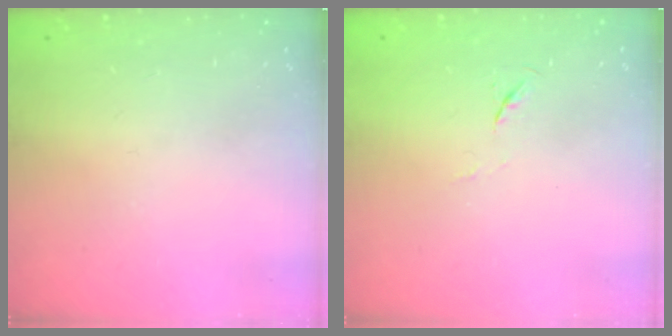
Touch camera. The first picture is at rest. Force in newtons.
{"total": 4.0, "press": 4.0, "slide": 0.6}